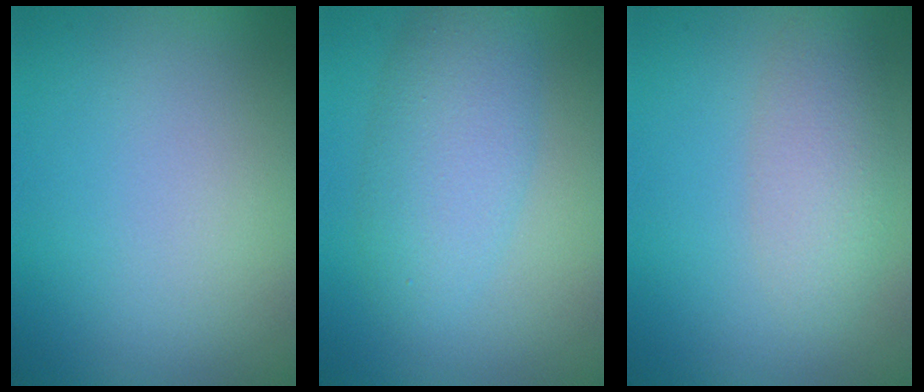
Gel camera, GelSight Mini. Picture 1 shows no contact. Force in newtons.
{"total": 4.4, "press": 4.4, "slide": 0.0}
{"total": 3.1, "press": 3.1, "slide": 0.2}